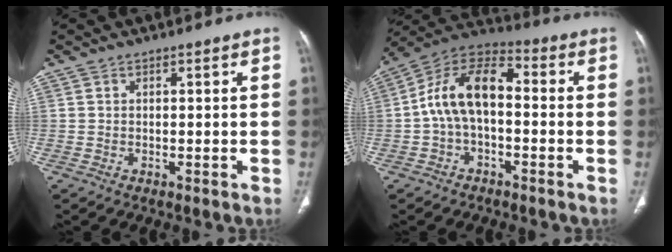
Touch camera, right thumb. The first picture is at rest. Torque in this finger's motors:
{"motor_torque": [0.33, 0.65, 0.60, -0.41, 0.22]}